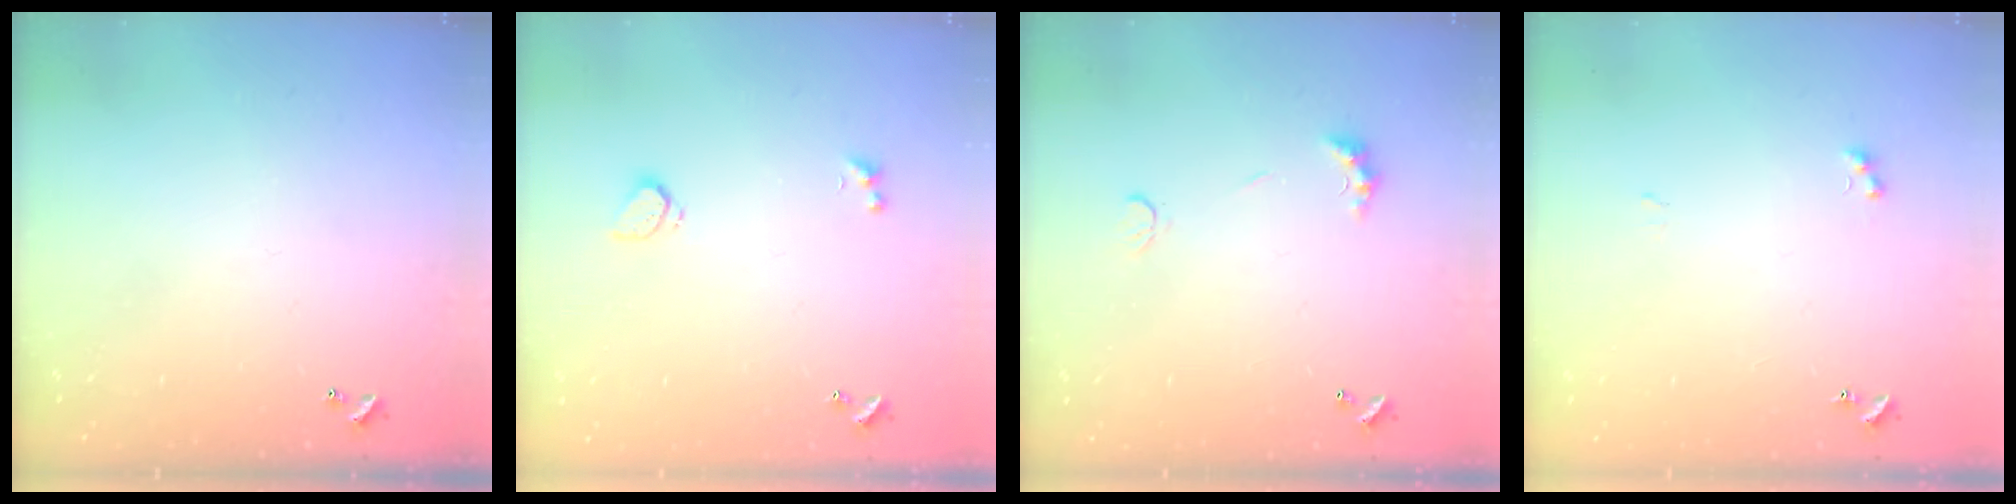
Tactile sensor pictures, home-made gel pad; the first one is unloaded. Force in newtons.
{"total": 1.8, "press": 1.7, "slide": 0.6}
{"total": 4.0, "press": 3.9, "slide": 0.7}
{"total": 3.5, "press": 3.4, "slide": 0.7}